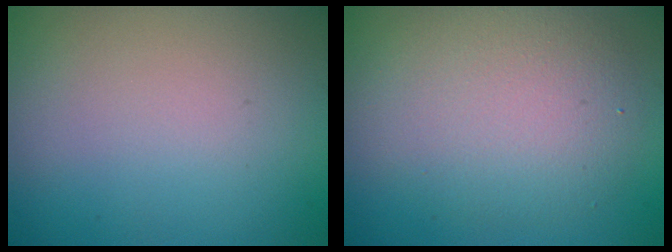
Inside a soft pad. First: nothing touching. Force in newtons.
{"total": 5.6, "press": 5.6, "slide": 0.5}